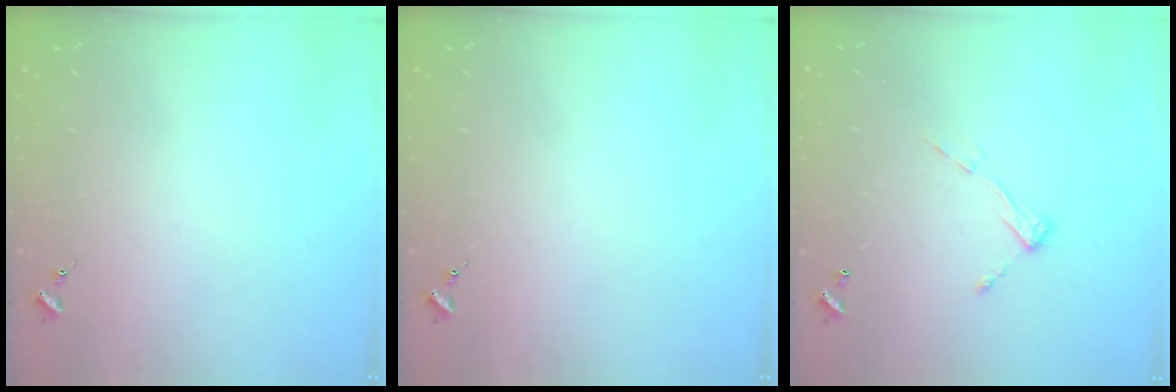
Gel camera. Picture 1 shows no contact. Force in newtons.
{"total": 0.0}
{"total": 6.9, "press": 6.9, "slide": 0.4}